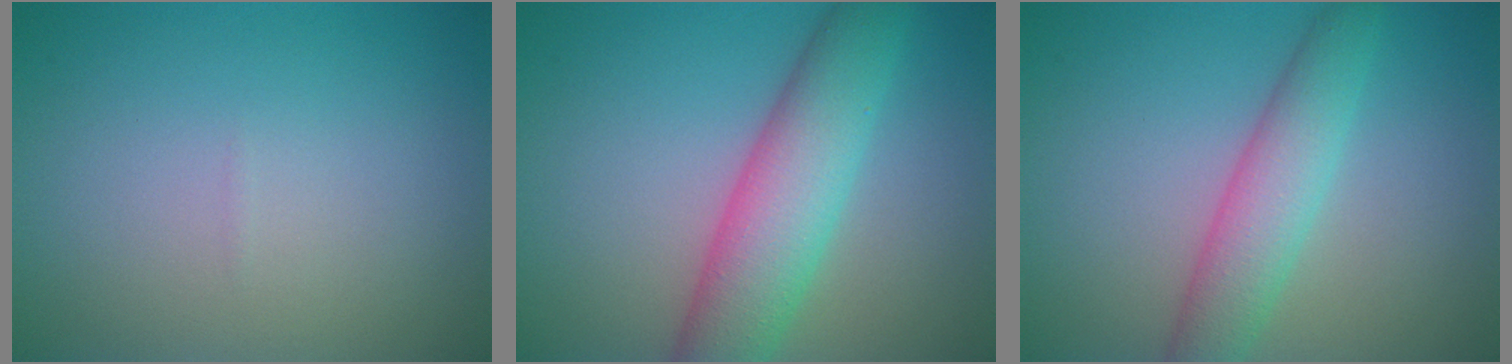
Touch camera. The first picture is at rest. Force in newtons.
{"total": 6.9, "press": 6.9, "slide": 0.1}
{"total": 4.4, "press": 4.4, "slide": 0.2}